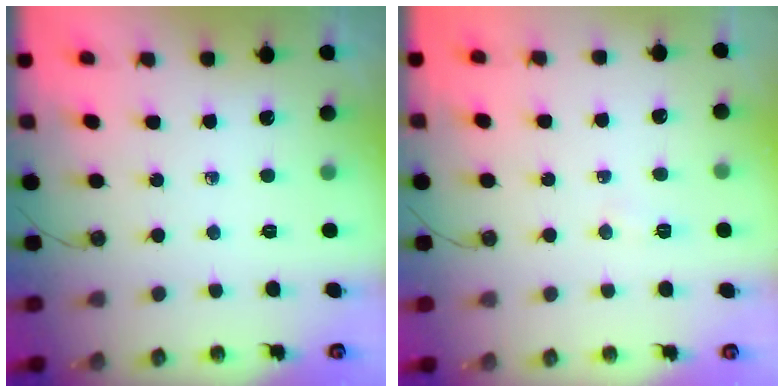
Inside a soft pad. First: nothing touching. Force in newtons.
{"total": 4.3, "press": 4.2, "slide": 0.4}